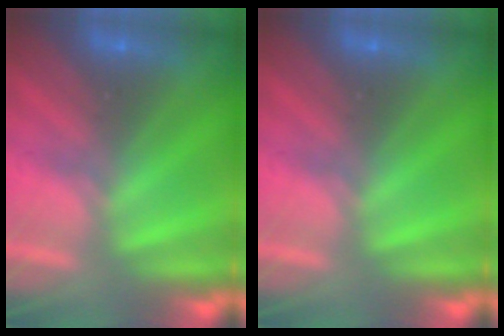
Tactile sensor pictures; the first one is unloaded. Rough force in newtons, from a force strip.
{"total": 0.0}